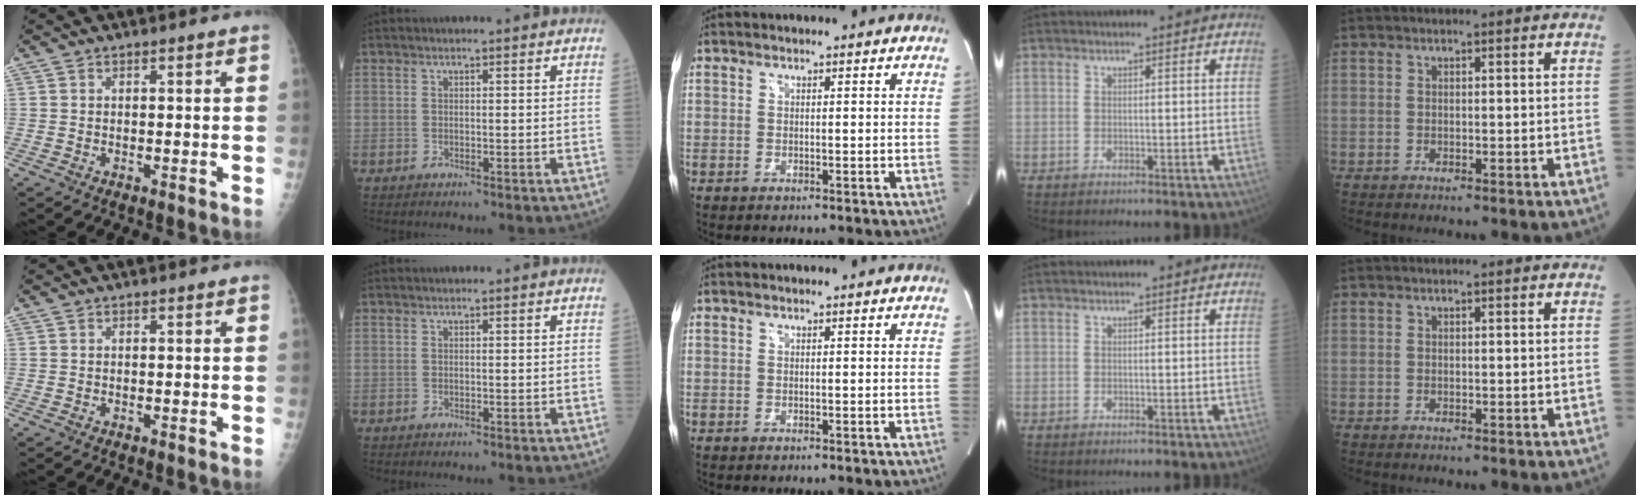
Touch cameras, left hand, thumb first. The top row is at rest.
{}